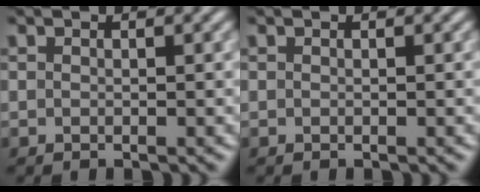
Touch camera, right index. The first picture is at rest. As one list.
[{"total": 0.0}]